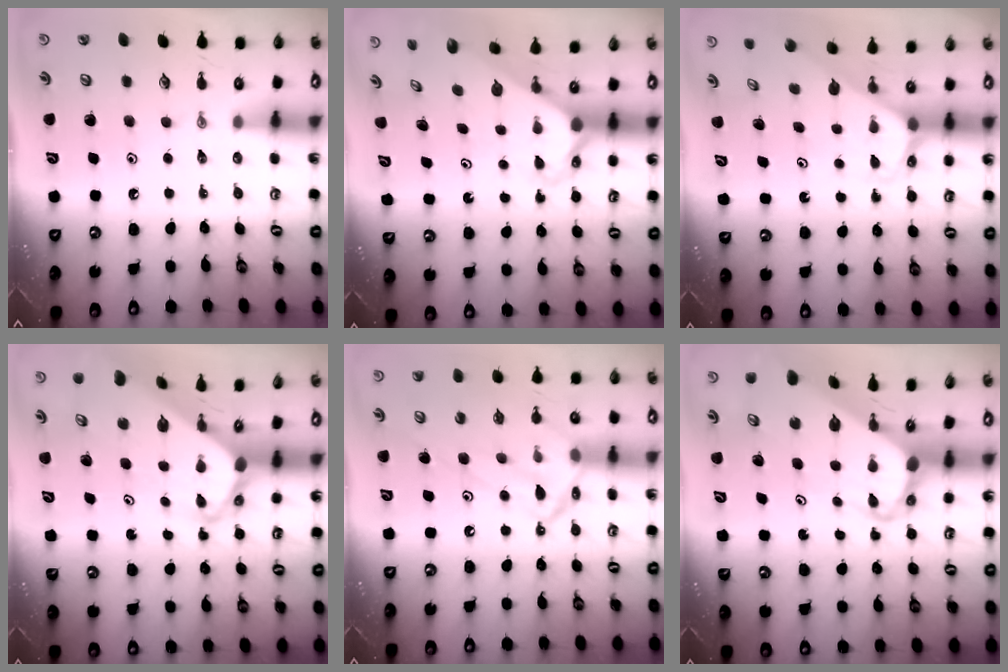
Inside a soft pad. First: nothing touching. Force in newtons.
{"total": 2.4, "press": 2.4, "slide": 0.2}
{"total": 2.5, "press": 2.5, "slide": 0.1}
{"total": 4.3, "press": 4.3, "slide": 0.4}
{"total": 14.0, "press": 14.0, "slide": 0.9}
{"total": 6.2, "press": 6.2, "slide": 0.6}